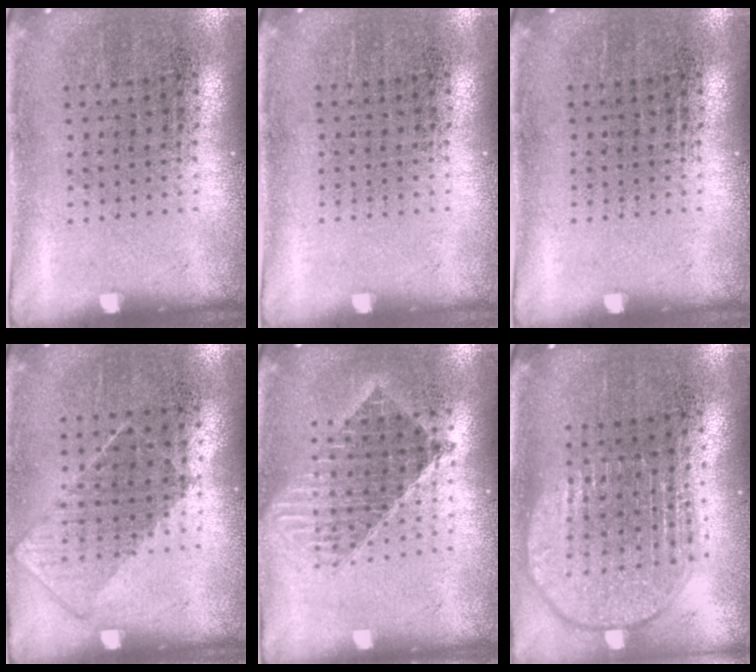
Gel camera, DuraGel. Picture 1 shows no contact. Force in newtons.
{"total": 0.0}
{"total": 0.0}
{"total": 0.9, "press": 0.7, "slide": 0.5}
{"total": 1.5, "press": 1.3, "slide": 0.8}
{"total": 1.8, "press": 1.5, "slide": 1.0}